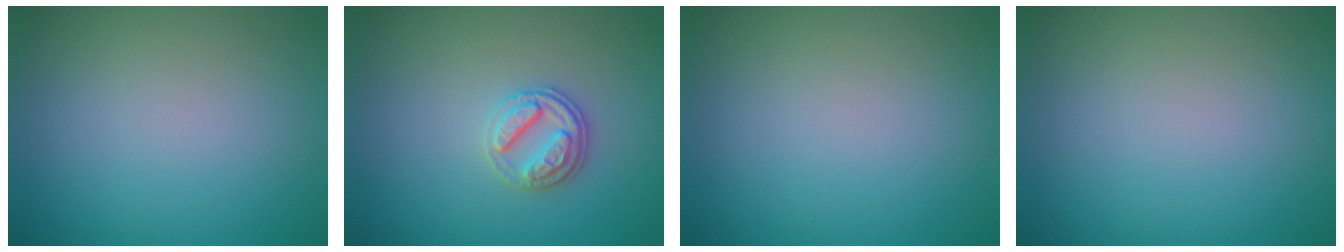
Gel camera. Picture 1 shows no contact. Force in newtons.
{"total": 2.8, "press": 2.6, "slide": 1.1}
{"total": 0.0}
{"total": 0.0}